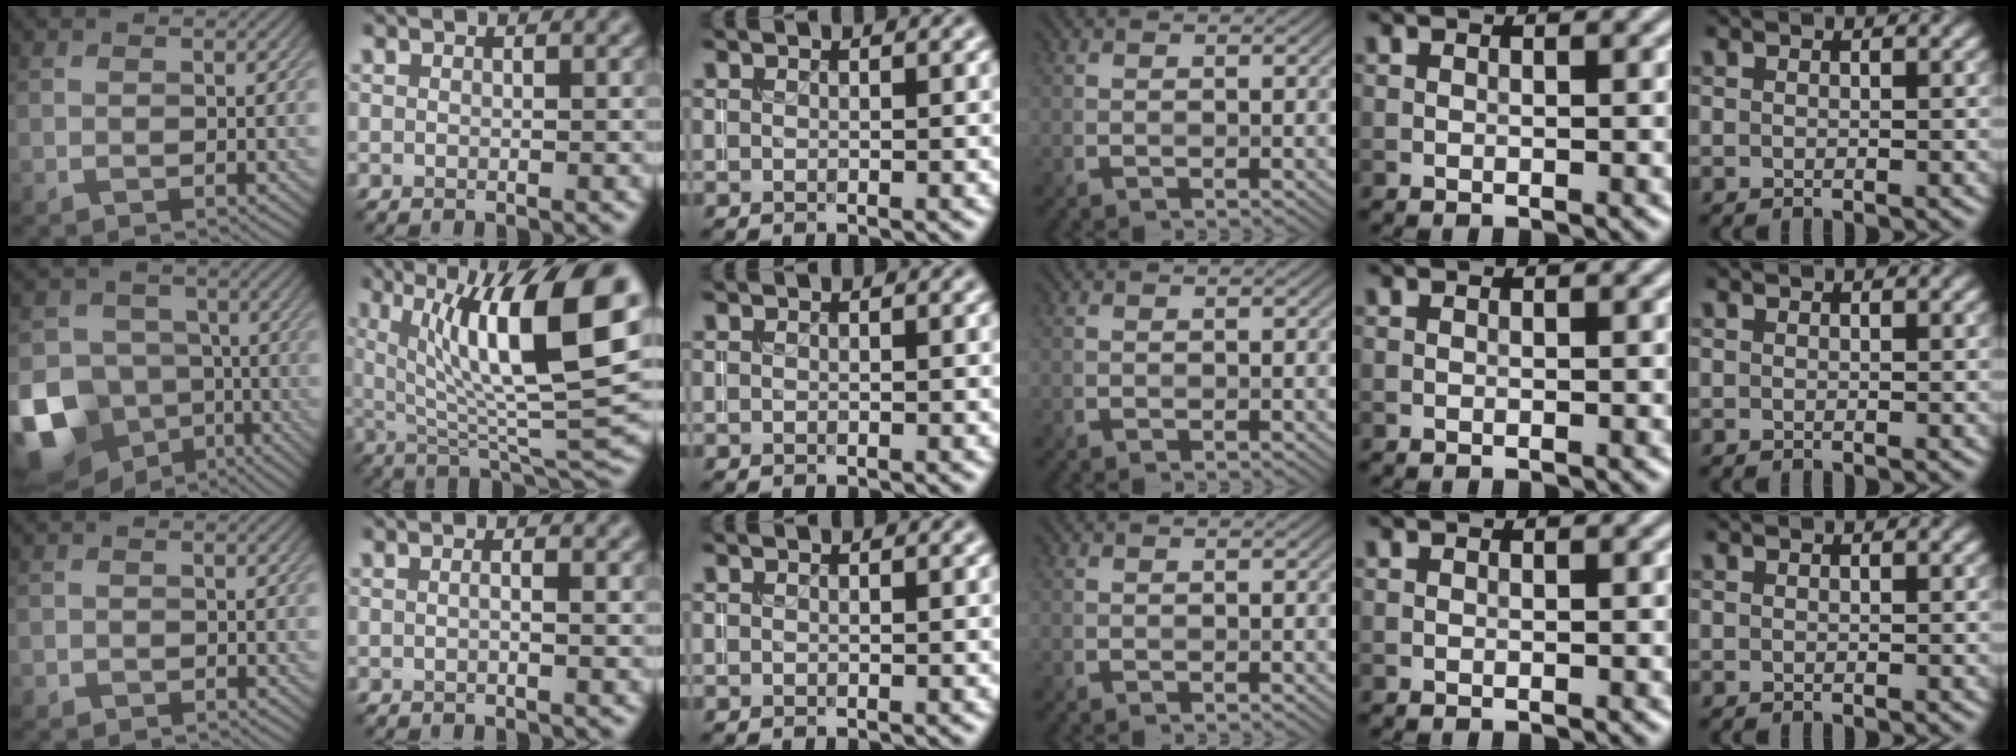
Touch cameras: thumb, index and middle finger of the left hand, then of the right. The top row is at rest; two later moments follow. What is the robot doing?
{"motion": "insert", "object": "coin"}